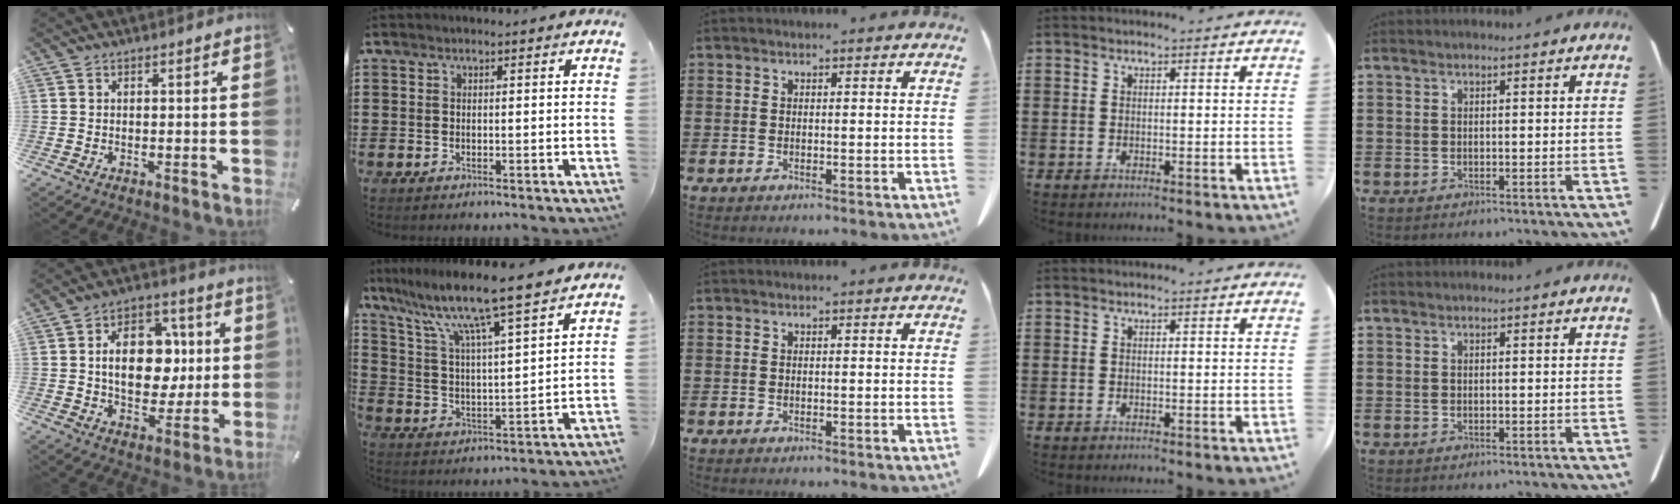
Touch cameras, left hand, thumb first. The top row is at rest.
{"thumb": {"total": 15.3, "force": [1.1, 11.0, 10.5], "torque": [-0.176, 0.007, 0.020]}, "index": {"total": 9.8, "force": [8.2, -0.5, 5.3], "torque": [-0.135, -0.052, 0.132]}}